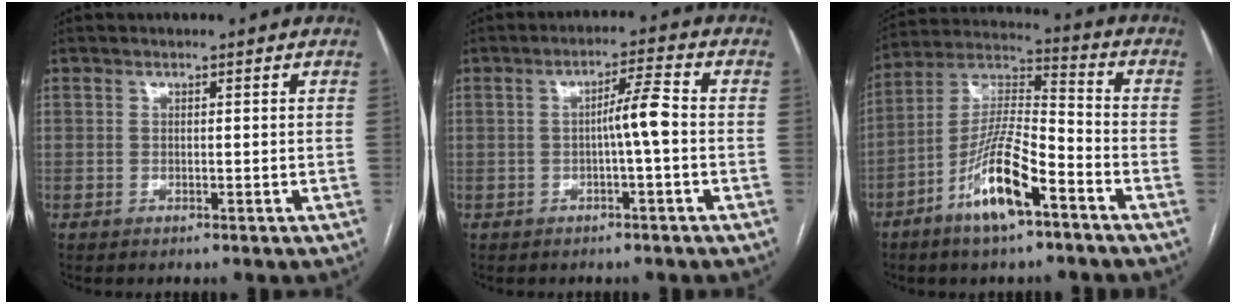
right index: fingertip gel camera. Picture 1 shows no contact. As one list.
[{"total": 4.6, "force": [-0.5, 0.0, 4.5], "torque": [-0.073, 0.011, -0.006]}, {"total": 13.2, "force": [-6.8, 2.9, 10.9], "torque": [-0.217, 0.002, -0.125]}]